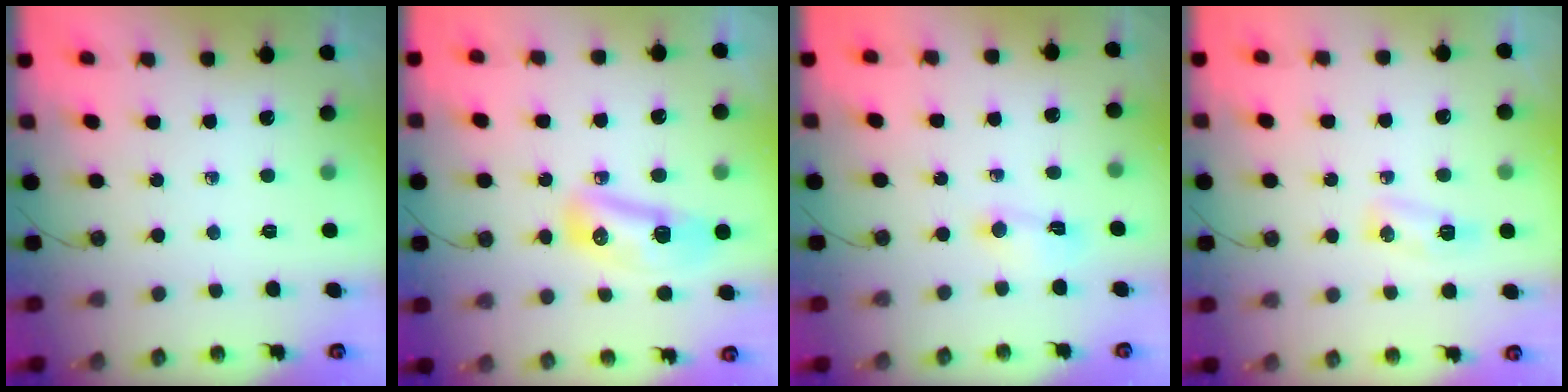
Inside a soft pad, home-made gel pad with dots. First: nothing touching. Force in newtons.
{"total": 12.4, "press": 11.5, "slide": 4.7}
{"total": 5.0, "press": 5.0, "slide": 0.5}
{"total": 11.4, "press": 6.3, "slide": 9.5}